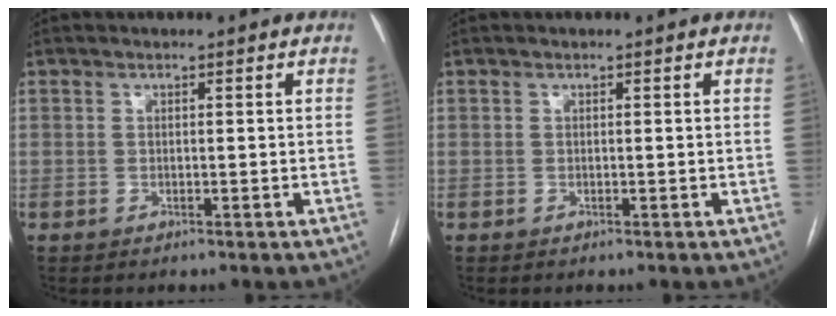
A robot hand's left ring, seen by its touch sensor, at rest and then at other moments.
{"total": 0.0}